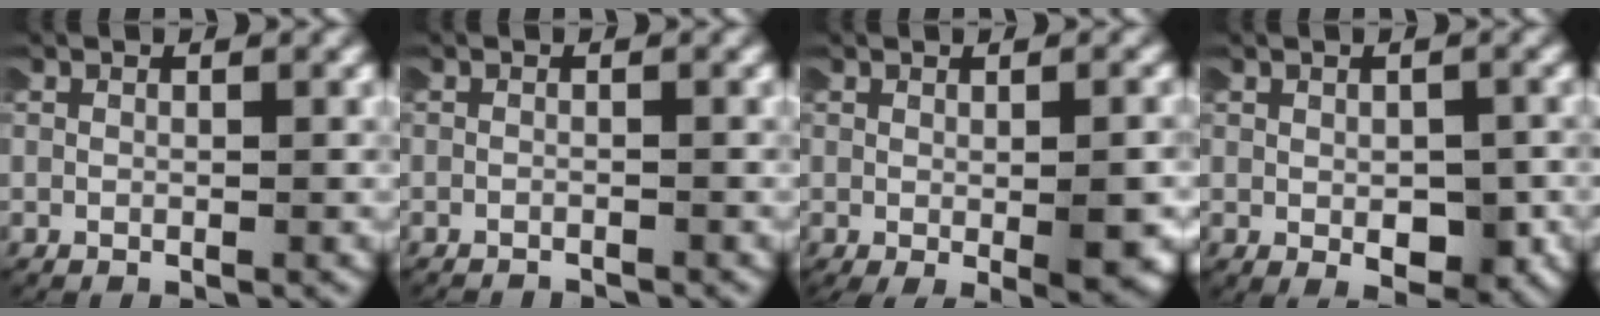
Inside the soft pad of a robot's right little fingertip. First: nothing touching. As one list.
[{"total": 1.6, "force": [-1.6, 0.0, -0.1], "torque": [-0.006, -0.009, -0.021]}, {"total": 2.4, "force": [-0.6, 0.3, 2.3], "torque": [-0.030, -0.009, -0.001]}, {"total": 2.9, "force": [-1.1, 1.5, 2.3], "torque": [-0.038, -0.010, -0.012]}]